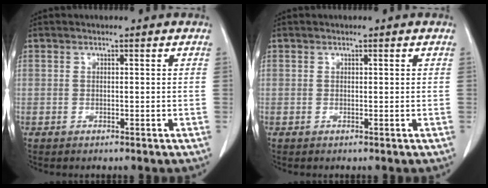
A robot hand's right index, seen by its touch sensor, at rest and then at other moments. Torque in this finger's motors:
{"motor_torque": [0.14, -0.05, 0.09, 0.01]}